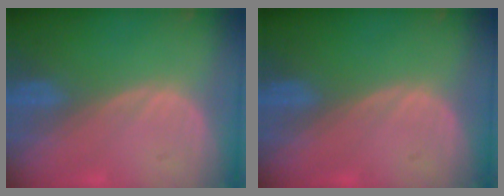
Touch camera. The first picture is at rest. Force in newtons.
{"total": 0.0}